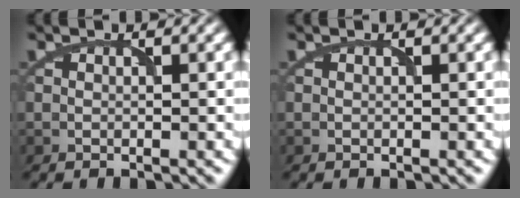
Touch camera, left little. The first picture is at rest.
{"total": 0.0}